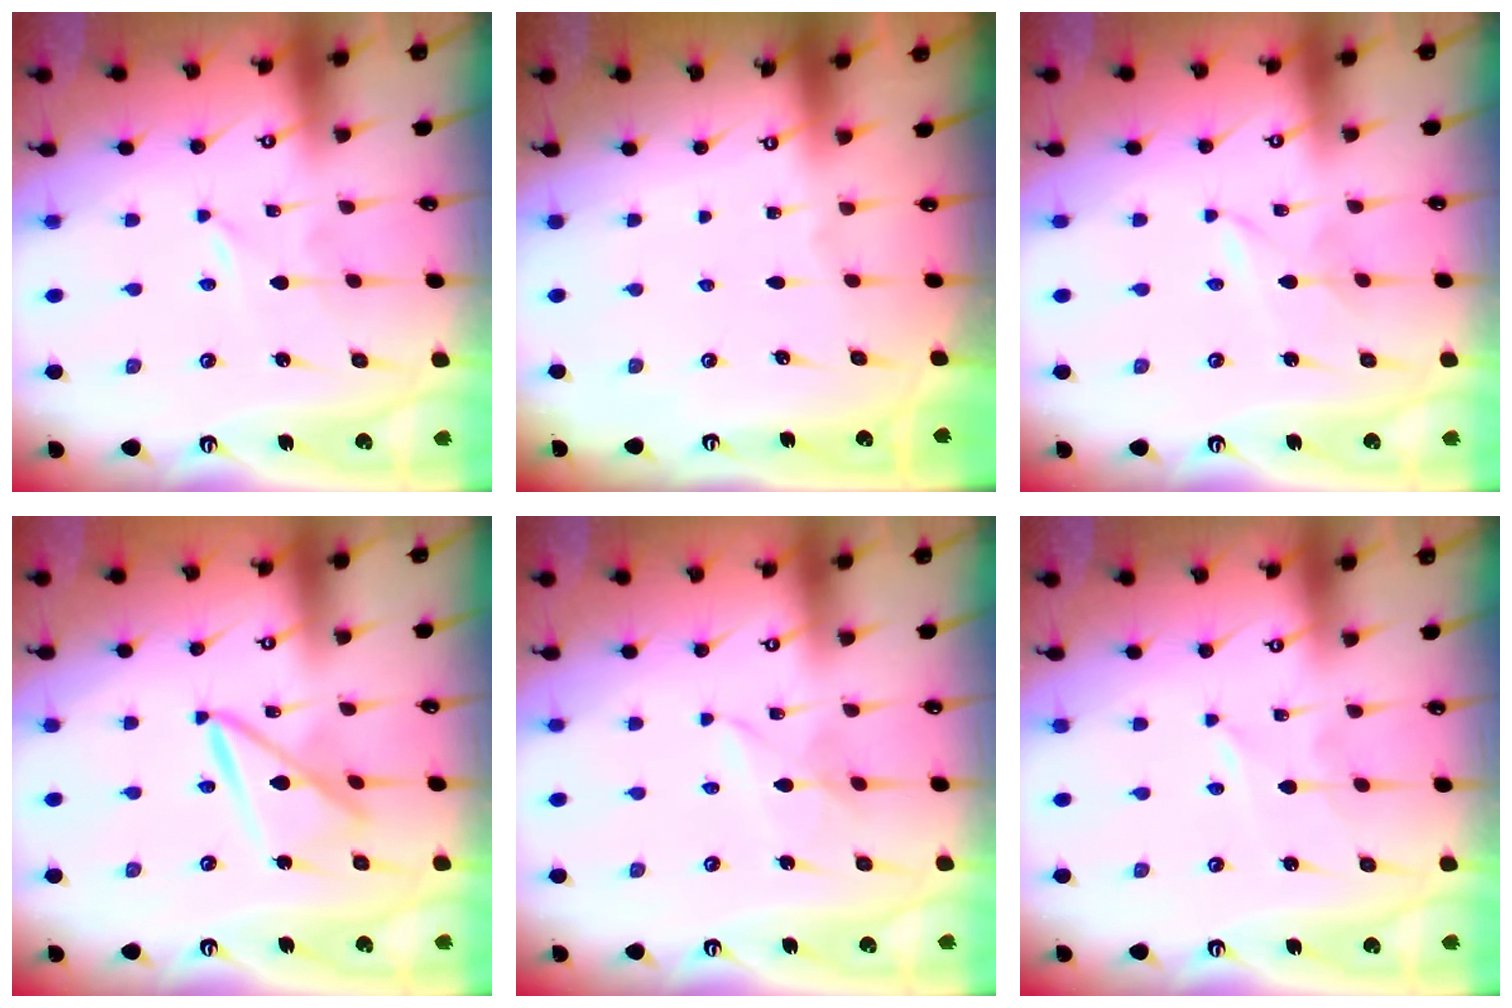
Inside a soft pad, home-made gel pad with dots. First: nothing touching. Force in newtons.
{"total": 0.0}
{"total": 1.3, "press": 1.3, "slide": 0.1}
{"total": 9.8, "press": 9.8, "slide": 0.7}
{"total": 1.9, "press": 1.9, "slide": 0.3}
{"total": 0.5, "press": 0.5, "slide": 0.1}